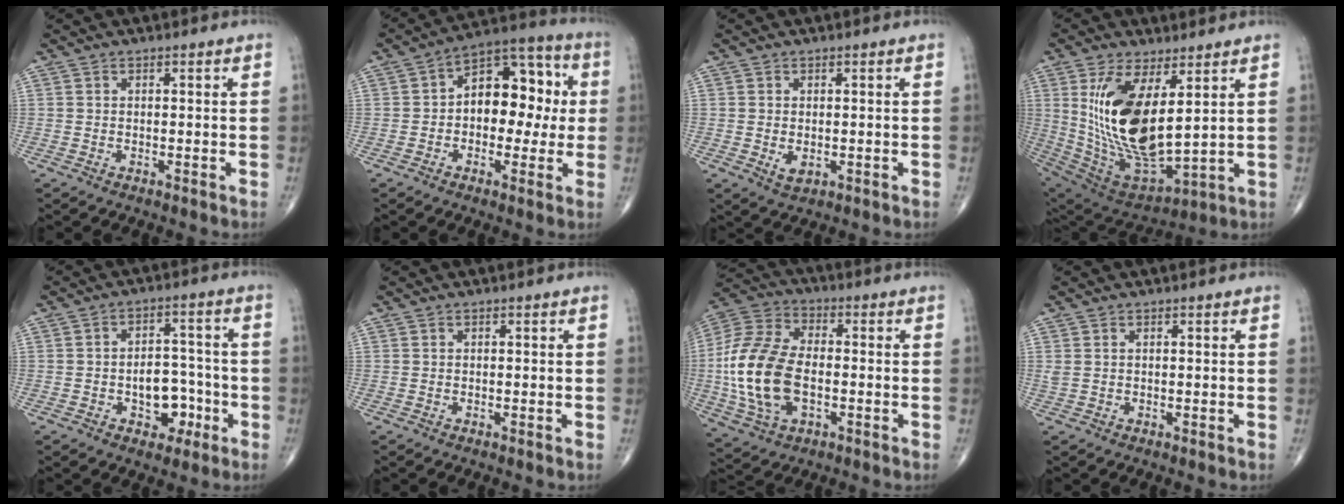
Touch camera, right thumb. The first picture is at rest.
{"total": 14.3, "force": [0.7, 9.1, 11.0], "torque": [-0.112, 0.040, -0.002]}
{"total": 2.4, "force": [-0.2, 1.6, 1.9], "torque": [-0.028, -0.004, 0.002]}
{"total": 20.2, "force": [4.7, 8.7, 17.6], "torque": [-0.337, -0.035, 0.110]}
{"total": 8.0, "force": [-2.7, 5.5, 5.1], "torque": [-0.033, 0.036, -0.036]}
{"total": 0.0}
{"total": 18.4, "force": [-2.2, 10.8, 14.7], "torque": [-0.310, 0.014, -0.039]}
{"total": 0.9, "force": [0.4, 0.4, 0.7], "torque": [-0.018, 0.011, 0.014]}